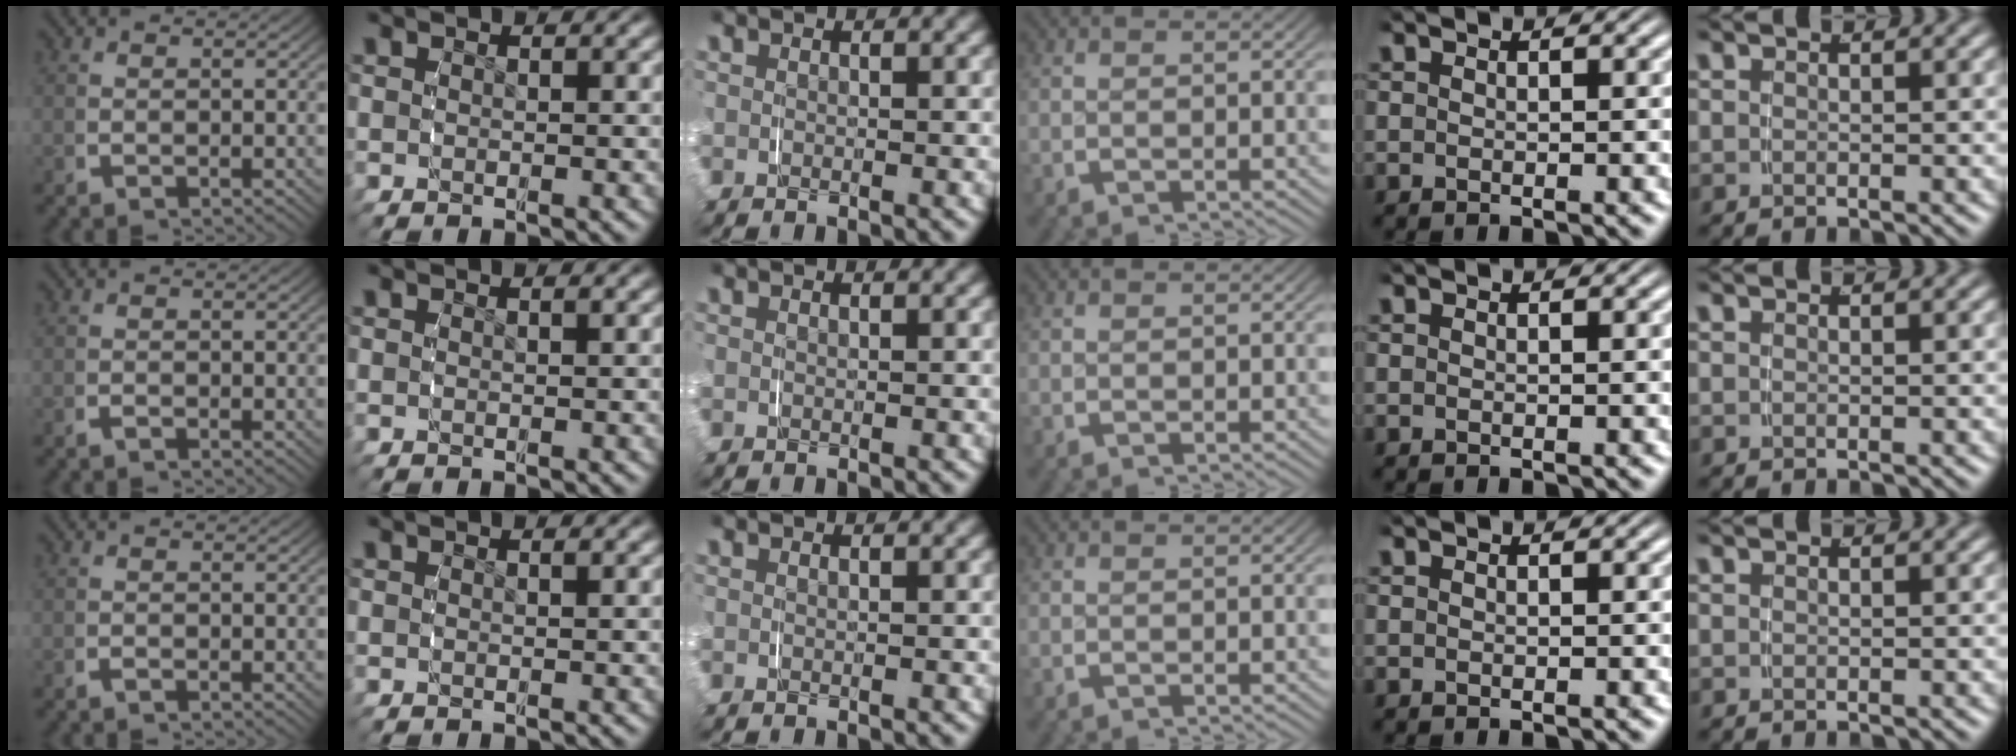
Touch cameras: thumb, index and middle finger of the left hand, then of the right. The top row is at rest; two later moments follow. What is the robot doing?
{"motion": "grasp_and_lifting", "object": "pen bag"}